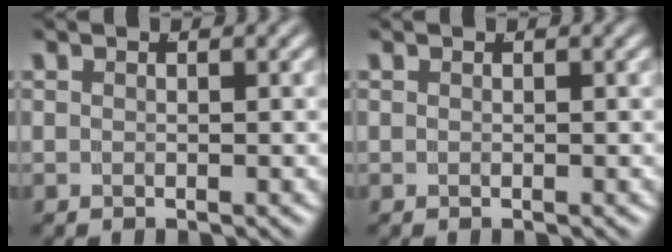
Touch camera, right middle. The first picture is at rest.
{"total": 0.0}